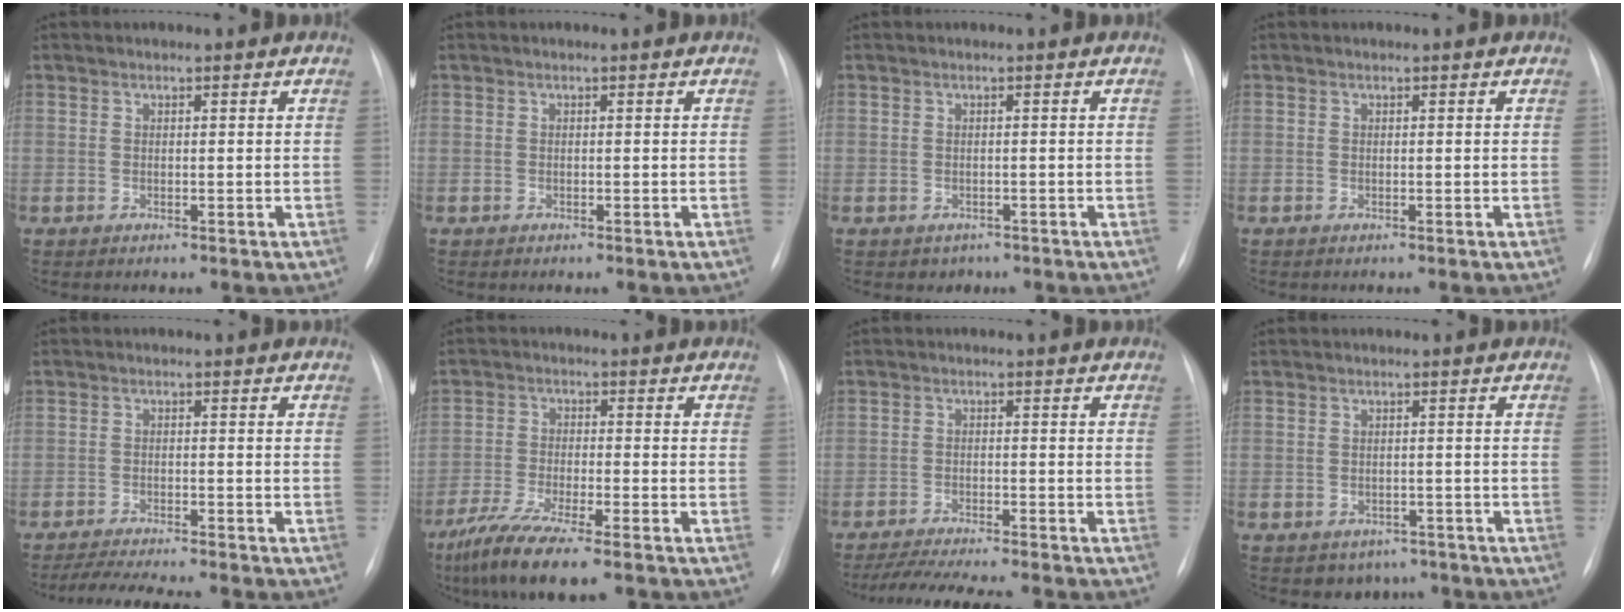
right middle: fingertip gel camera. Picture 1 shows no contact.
{"total": 0.0}
{"total": 1.8, "force": [-1.1, 1.4, 0.1], "torque": [-0.004, 0.004, -0.010]}
{"total": 0.0}
{"total": 7.7, "force": [-6.9, 0.4, 3.4], "torque": [-0.055, -0.015, -0.107]}
{"total": 10.3, "force": [-7.4, 1.1, 7.1], "torque": [-0.131, -0.027, -0.127]}
{"total": 9.8, "force": [-8.7, 0.5, 4.5], "torque": [-0.068, -0.013, -0.134]}
{"total": 4.0, "force": [-2.9, 2.7, 0.5], "torque": [0.002, 0.011, -0.034]}